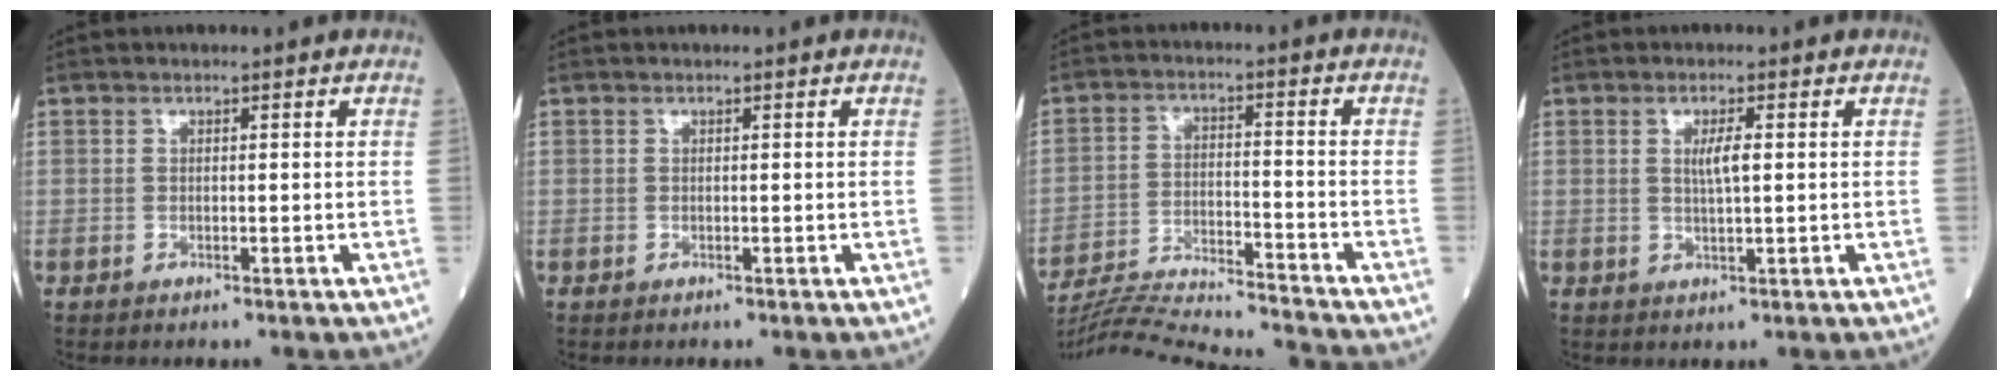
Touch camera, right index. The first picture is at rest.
{"total": 0.0}
{"total": 18.1, "force": [-17.3, -0.8, 5.2], "torque": [-0.101, -0.020, -0.271]}
{"total": 2.7, "force": [0.4, 0.2, 2.7], "torque": [-0.051, -0.002, 0.008]}